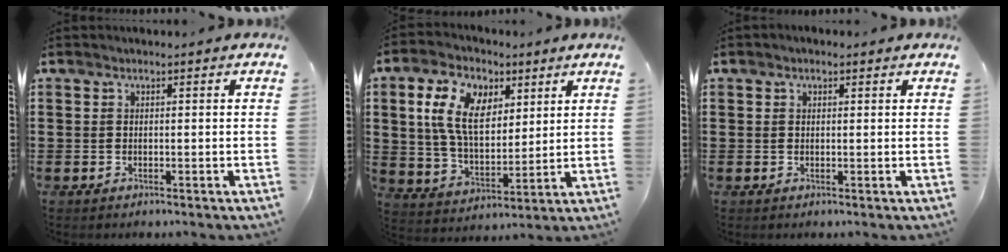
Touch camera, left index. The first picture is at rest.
{"total": 10.2, "force": [4.4, 6.0, 6.9], "torque": [-0.161, 0.014, 0.082]}
{"total": 0.6, "force": [0.2, 0.4, 0.3], "torque": [-0.008, 0.005, 0.004]}